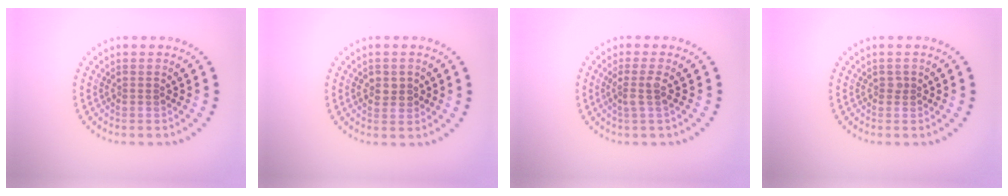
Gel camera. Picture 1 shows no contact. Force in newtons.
{"total": 1.8, "press": 1.8, "slide": 0.3}
{"total": 1.8, "press": 1.2, "slide": 1.3}
{"total": 0.7, "press": 0.5, "slide": 0.5}